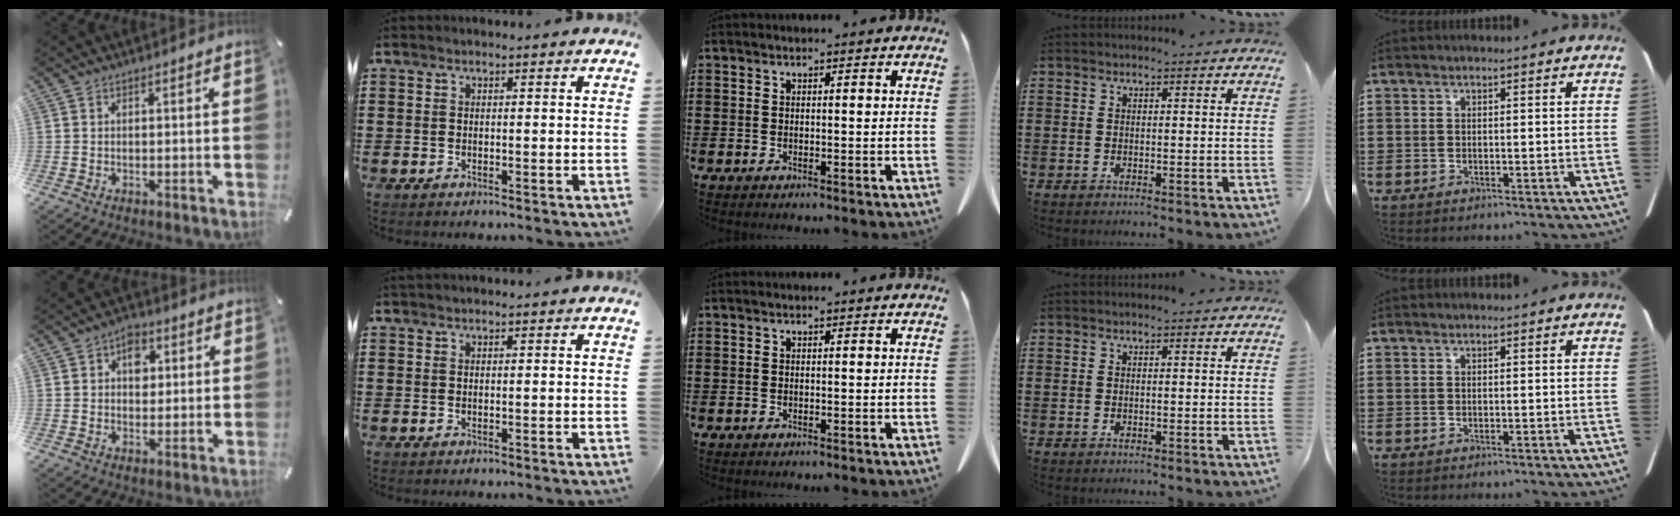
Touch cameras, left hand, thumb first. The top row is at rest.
{"thumb": {"total": 5.2, "force": [1.4, 3.9, 3.1], "torque": [-0.027, -0.006, 0.016]}}